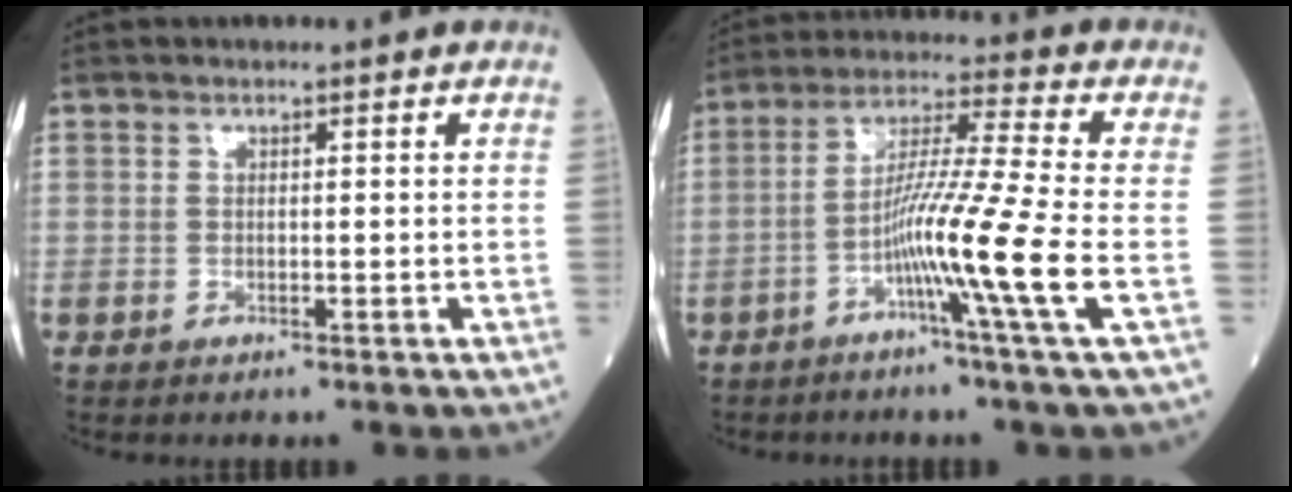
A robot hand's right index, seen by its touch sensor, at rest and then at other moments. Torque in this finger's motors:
{"motor_torque": [1.67, -0.47, 0.85, 0.21]}